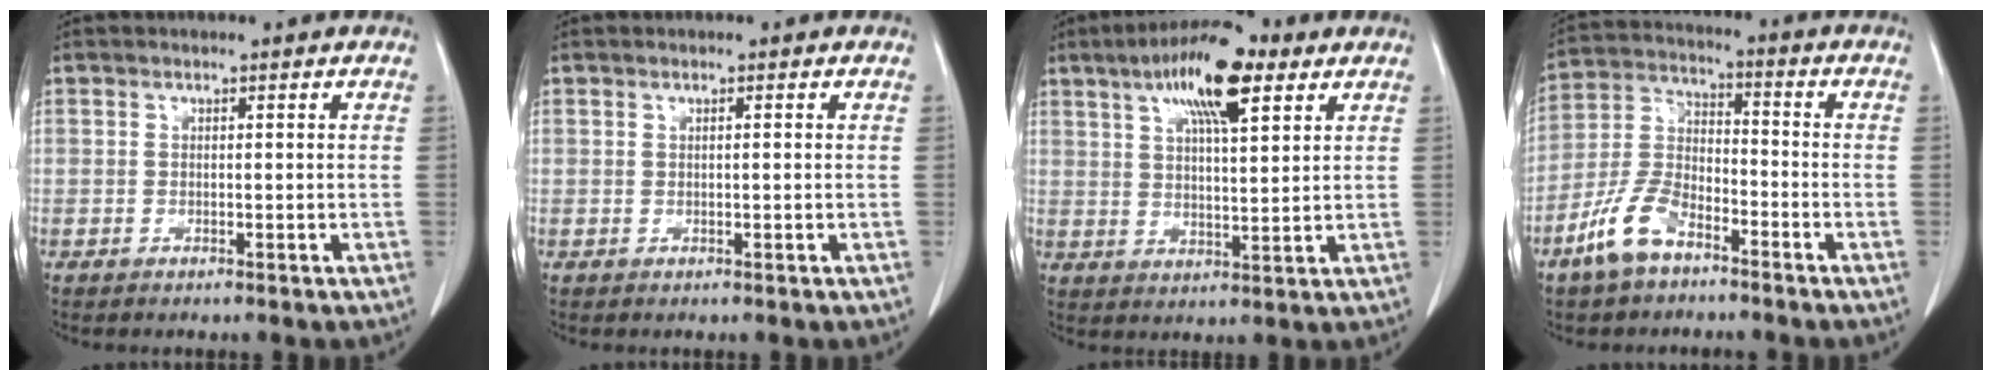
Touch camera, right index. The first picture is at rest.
{"total": 0.8, "force": [0.2, 0.2, 0.7], "torque": [-0.020, 0.004, 0.006]}
{"total": 13.4, "force": [6.9, 3.8, 10.8], "torque": [-0.192, 0.022, 0.118]}
{"total": 10.2, "force": [-6.4, 4.7, 6.4], "torque": [-0.154, 0.007, -0.128]}